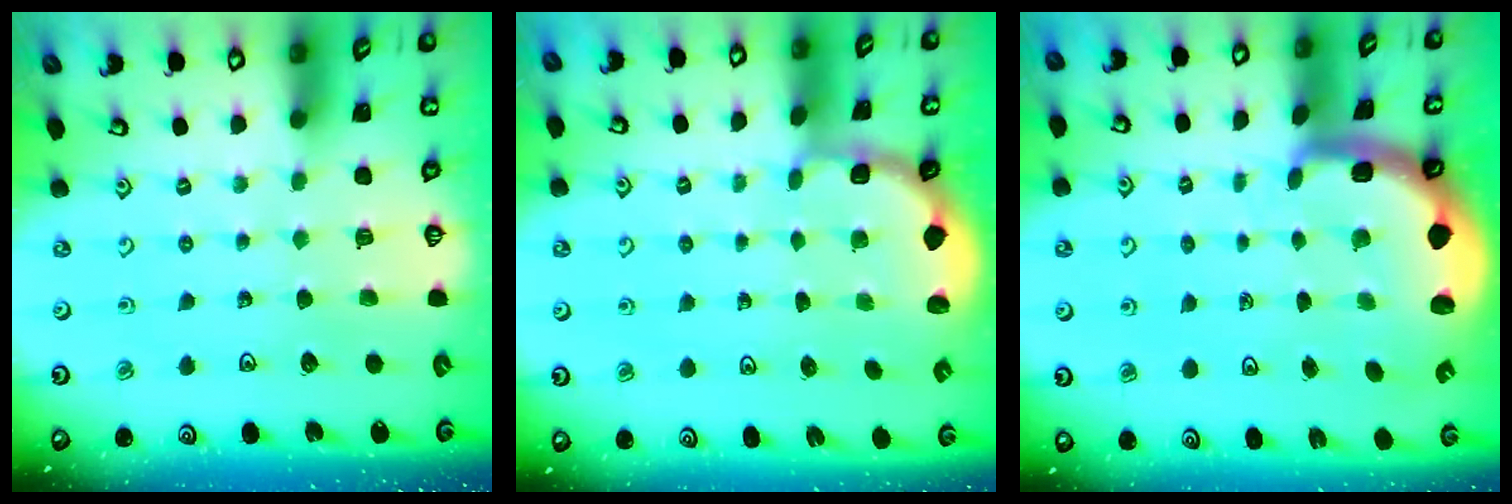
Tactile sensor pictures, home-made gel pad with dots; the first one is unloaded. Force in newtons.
{"total": 1.7, "press": 1.5, "slide": 0.7}
{"total": 3.7, "press": 3.6, "slide": 1.0}